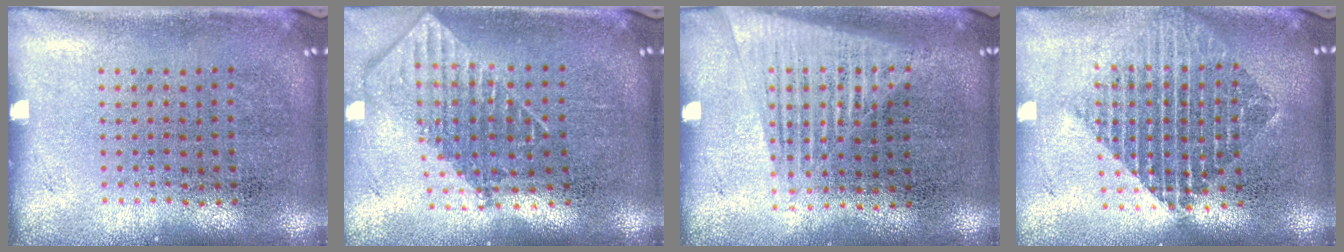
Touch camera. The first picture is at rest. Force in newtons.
{"total": 1.9, "press": 1.5, "slide": 1.3}
{"total": 1.5, "press": 1.4, "slide": 0.6}
{"total": 2.1, "press": 1.7, "slide": 1.2}